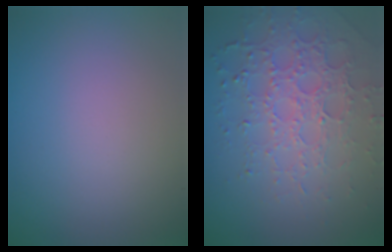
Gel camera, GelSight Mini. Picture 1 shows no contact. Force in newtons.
{"total": 5.2, "press": 4.3, "slide": 2.8}